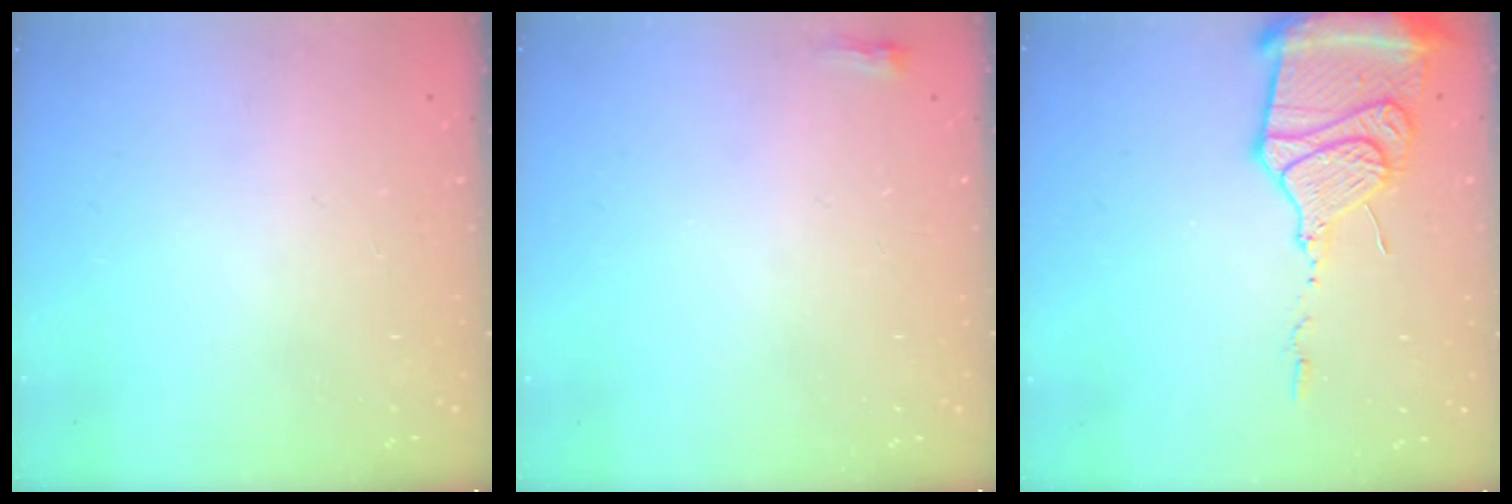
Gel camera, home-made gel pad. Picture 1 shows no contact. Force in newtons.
{"total": 2.2, "press": 2.2, "slide": 0.6}
{"total": 16.9, "press": 16.8, "slide": 1.8}